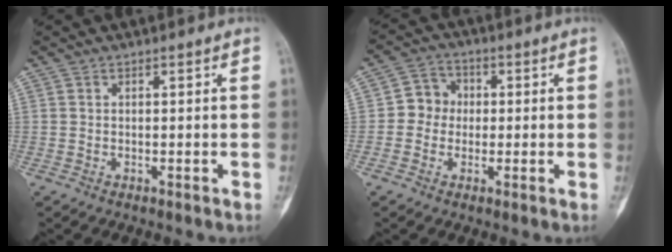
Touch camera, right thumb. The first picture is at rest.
{"total": 5.6, "force": [-0.2, 5.2, 2.1], "torque": [-0.006, 0.013, -0.016]}